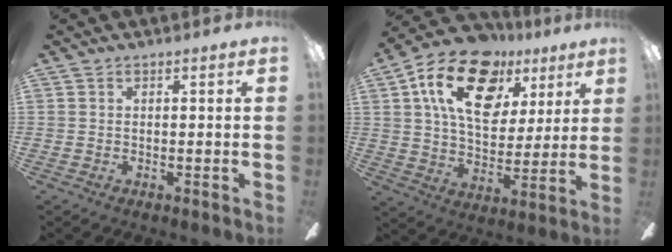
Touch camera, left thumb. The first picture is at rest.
{"total": 21.3, "force": [10.6, 13.0, 13.2], "torque": [-0.225, -0.029, 0.189]}